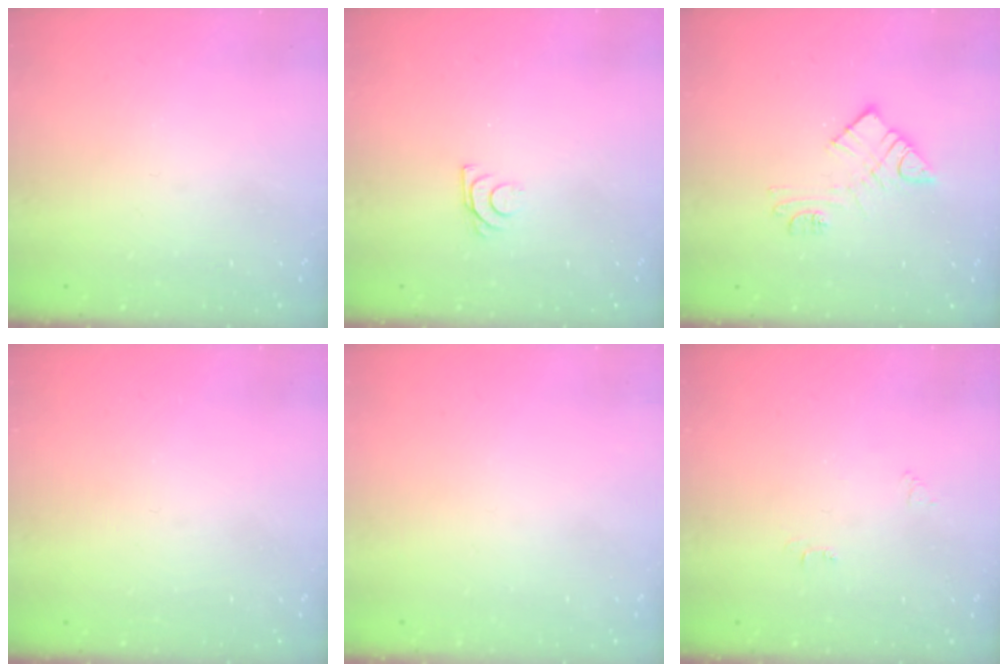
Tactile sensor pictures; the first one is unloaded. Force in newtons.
{"total": 7.0, "press": 6.9, "slide": 0.6}
{"total": 9.8, "press": 9.8, "slide": 0.7}
{"total": 0.0}
{"total": 1.6, "press": 1.6, "slide": 0.1}
{"total": 3.4, "press": 3.3, "slide": 0.5}